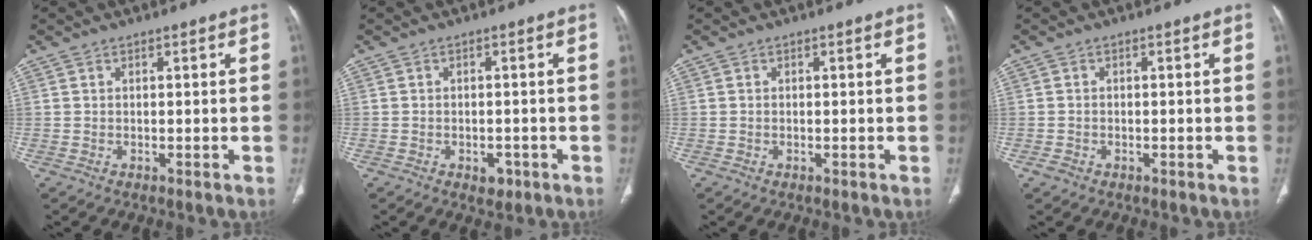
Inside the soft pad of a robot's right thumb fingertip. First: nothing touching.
{"total": 2.6, "force": [-1.3, 1.8, 1.5], "torque": [-0.008, 0.003, -0.011]}
{"total": 0.0}
{"total": 1.3, "force": [-0.7, 1.0, 0.5], "torque": [-0.010, 0.005, -0.012]}